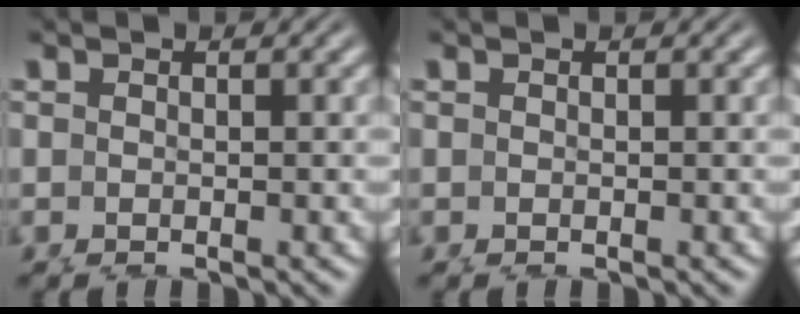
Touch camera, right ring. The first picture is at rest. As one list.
[{"total": 0.0}]